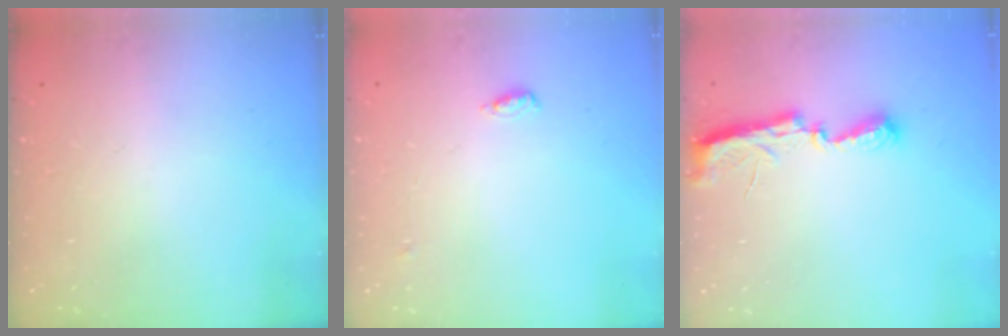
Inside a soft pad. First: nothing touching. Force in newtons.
{"total": 4.0, "press": 3.8, "slide": 1.1}
{"total": 7.0, "press": 7.0, "slide": 0.6}